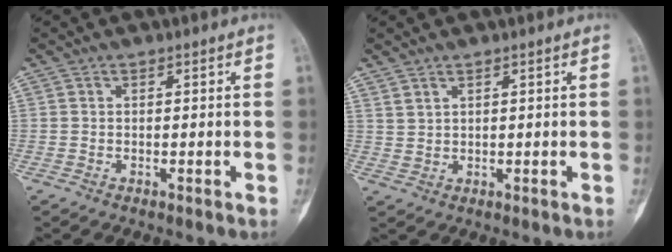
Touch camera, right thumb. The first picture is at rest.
{"total": 1.6, "force": [1.4, 0.6, 0.6], "torque": [-0.004, -0.011, 0.029]}